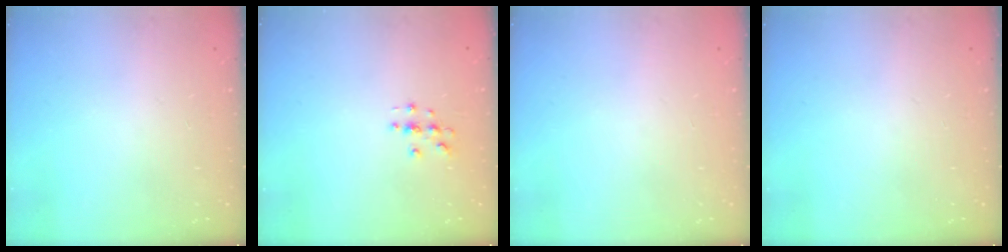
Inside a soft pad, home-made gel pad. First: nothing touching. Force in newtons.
{"total": 3.1, "press": 3.1, "slide": 0.3}
{"total": 0.0}
{"total": 0.0}